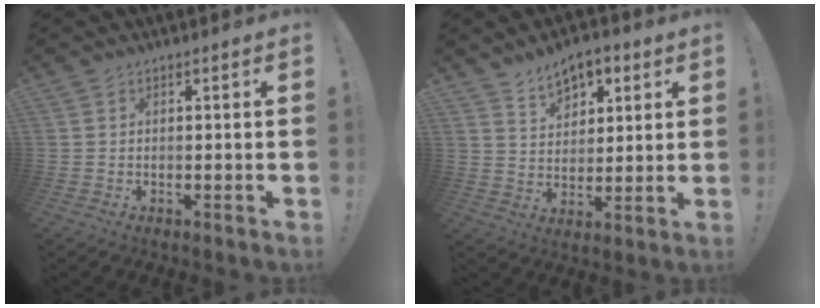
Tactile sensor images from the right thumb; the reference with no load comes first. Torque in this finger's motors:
{"motor_torque": [0.01, 0.05, 0.23, 0.20, 0.01]}